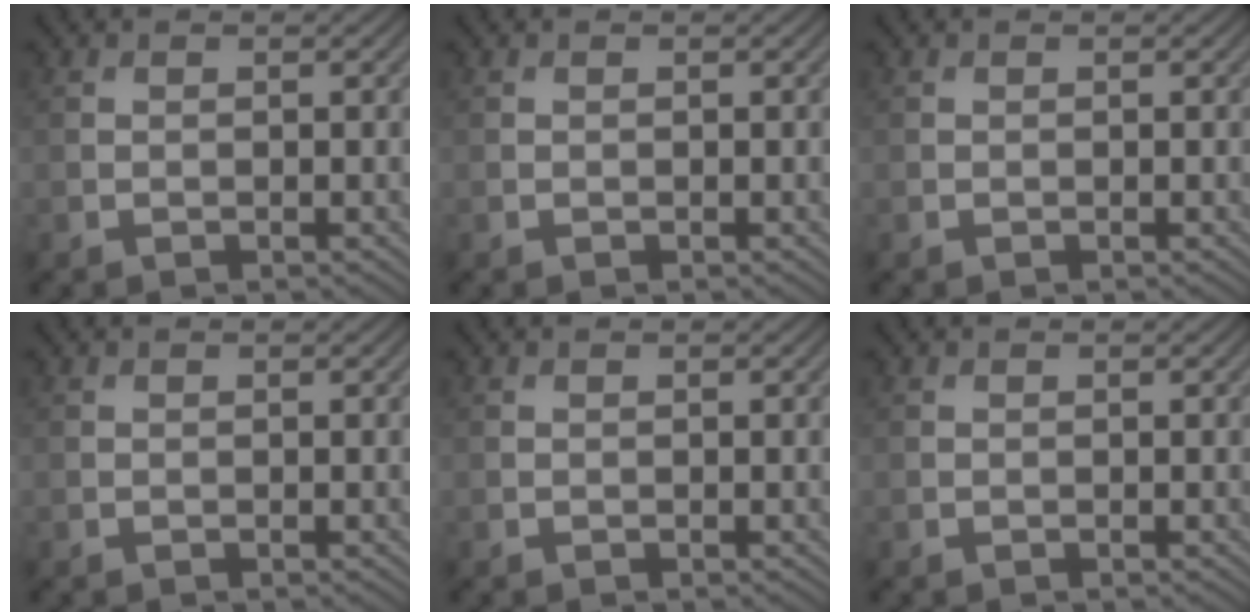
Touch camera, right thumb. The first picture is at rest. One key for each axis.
{"total": 0.0}
{"total": 0.0}
{"total": 0.0}
{"total": 0.0}
{"total": 0.0}